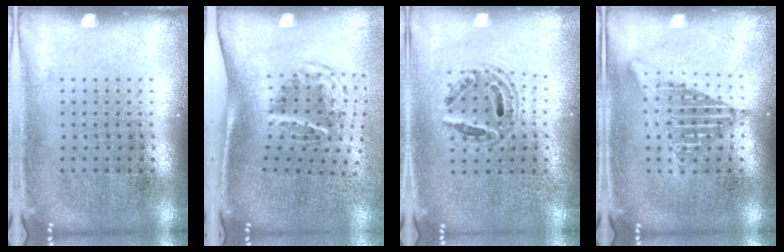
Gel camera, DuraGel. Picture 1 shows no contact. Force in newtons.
{"total": 2.0, "press": 1.2, "slide": 1.6}
{"total": 0.8, "press": 0.8, "slide": 0.2}
{"total": 2.6, "press": 2.6, "slide": 0.3}